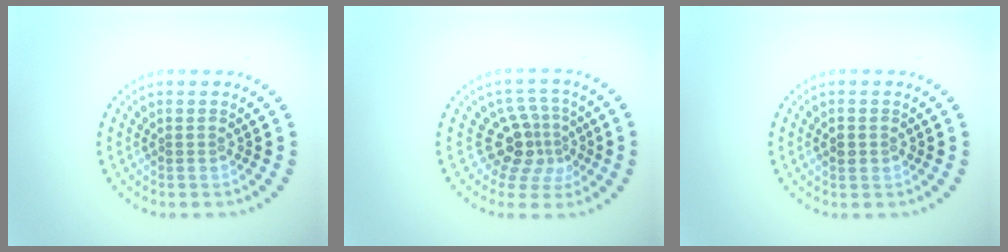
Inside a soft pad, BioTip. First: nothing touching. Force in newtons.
{"total": 3.7, "press": 2.6, "slide": 2.7}
{"total": 1.4, "press": 1.4, "slide": 0.2}